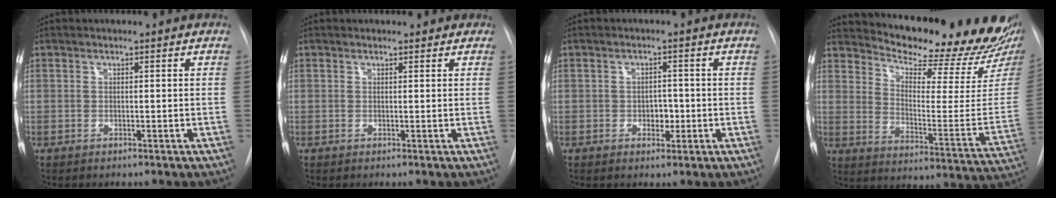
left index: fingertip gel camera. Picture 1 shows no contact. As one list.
[{"total": 1.1, "force": [0.8, 0.8, 0.1], "torque": [0.003, 0.002, 0.000]}, {"total": 2.6, "force": [-1.4, 1.6, 1.6], "torque": [-0.017, -0.002, -0.017]}, {"total": 21.2, "force": [19.5, 1.8, 8.2], "torque": [-0.126, -0.109, 0.253]}]